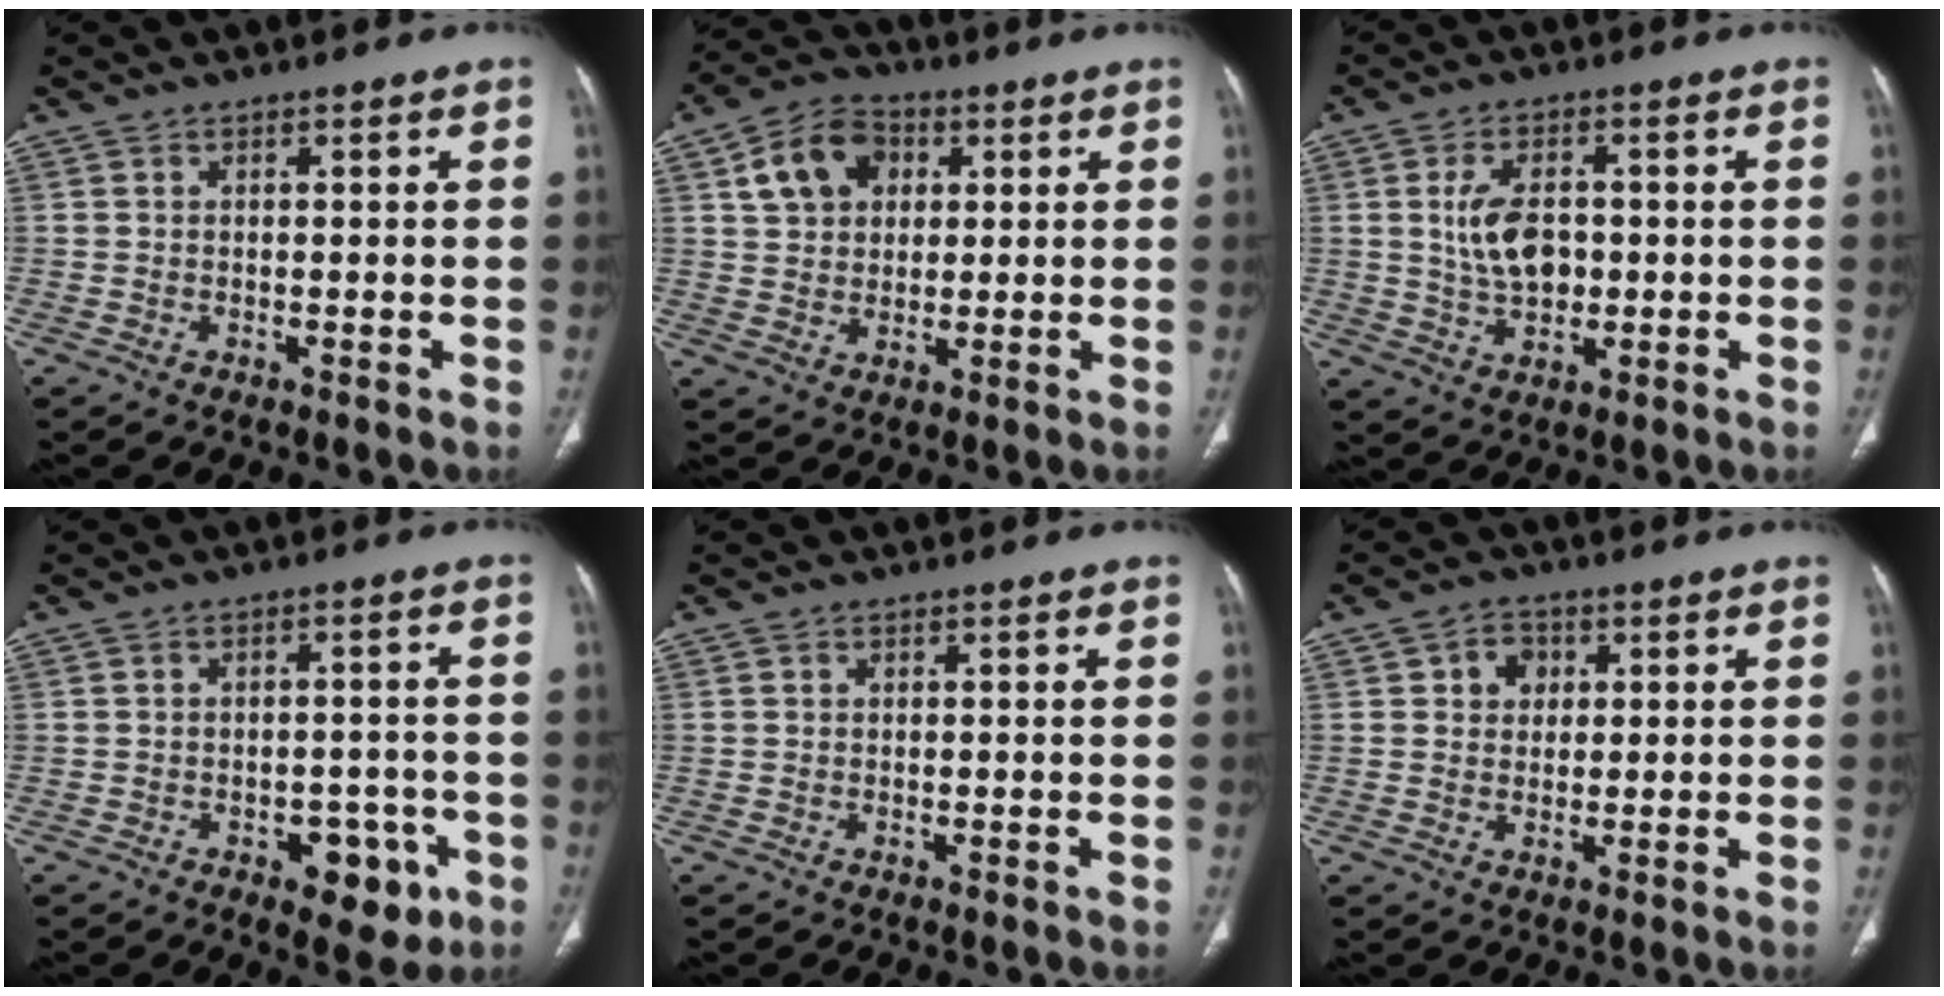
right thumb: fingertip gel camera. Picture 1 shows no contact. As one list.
[{"total": 10.3, "force": [3.4, 7.8, 5.8], "torque": [-0.079, 0.002, 0.055]}, {"total": 8.2, "force": [0.6, 5.2, 6.4], "torque": [-0.107, 0.000, 0.018]}, {"total": 7.5, "force": [-3.4, 4.5, 4.9], "torque": [-0.028, 0.018, -0.039]}, {"total": 0.0}, {"total": 4.2, "force": [1.3, 3.5, 1.9], "torque": [-0.008, -0.002, 0.019]}]